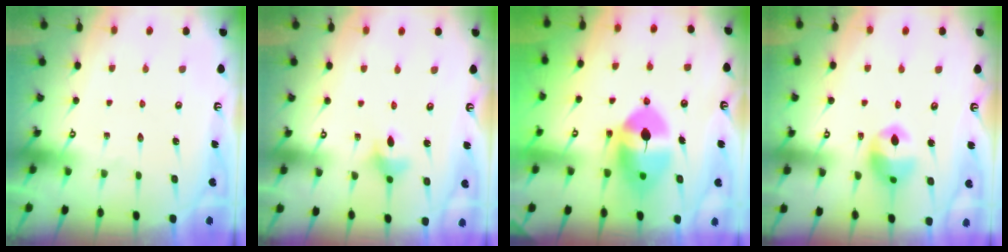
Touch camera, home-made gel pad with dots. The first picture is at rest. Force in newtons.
{"total": 4.8, "press": 4.5, "slide": 1.4}
{"total": 13.1, "press": 13.0, "slide": 2.0}
{"total": 11.1, "press": 11.1, "slide": 0.8}